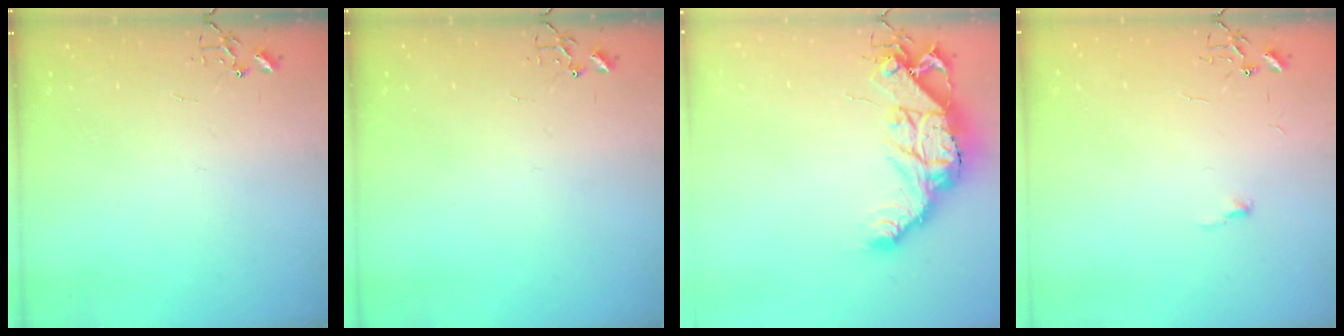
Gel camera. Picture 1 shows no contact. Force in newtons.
{"total": 0.0}
{"total": 16.7, "press": 16.6, "slide": 1.4}
{"total": 3.5, "press": 3.5, "slide": 0.4}